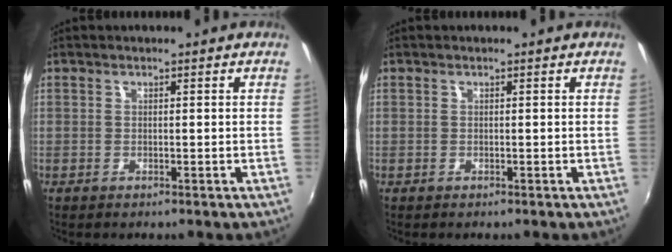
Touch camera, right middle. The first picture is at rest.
{"total": 0.0}